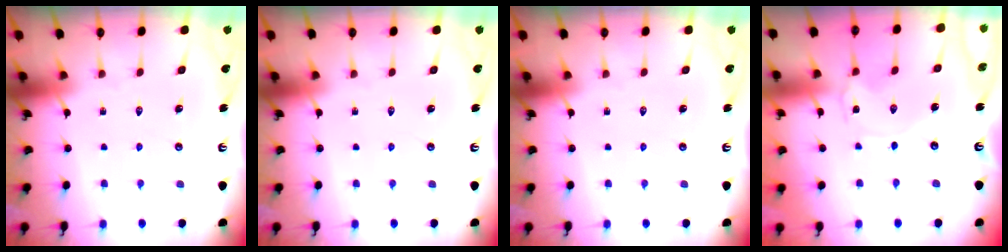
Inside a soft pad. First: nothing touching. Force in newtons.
{"total": 0.0}
{"total": 0.0}
{"total": 0.0}